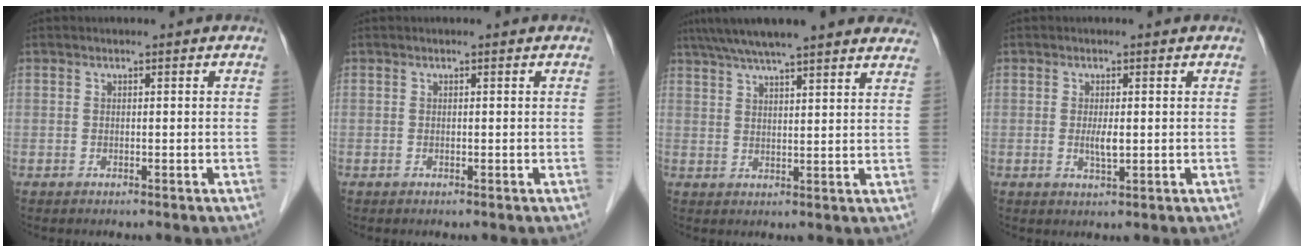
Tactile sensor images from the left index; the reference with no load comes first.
{"total": 0.0}
{"total": 20.4, "force": [17.3, 2.7, 10.4], "torque": [-0.166, 0.051, 0.230]}
{"total": 2.3, "force": [0.0, 0.5, 2.2], "torque": [-0.046, -0.004, 0.002]}